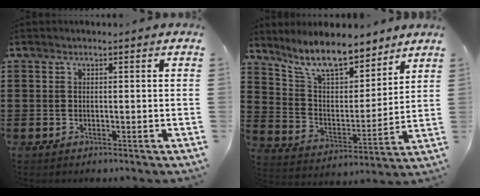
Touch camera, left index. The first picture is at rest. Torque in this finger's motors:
{"motor_torque": [1.09, -1.05, 0.94, 0.21]}